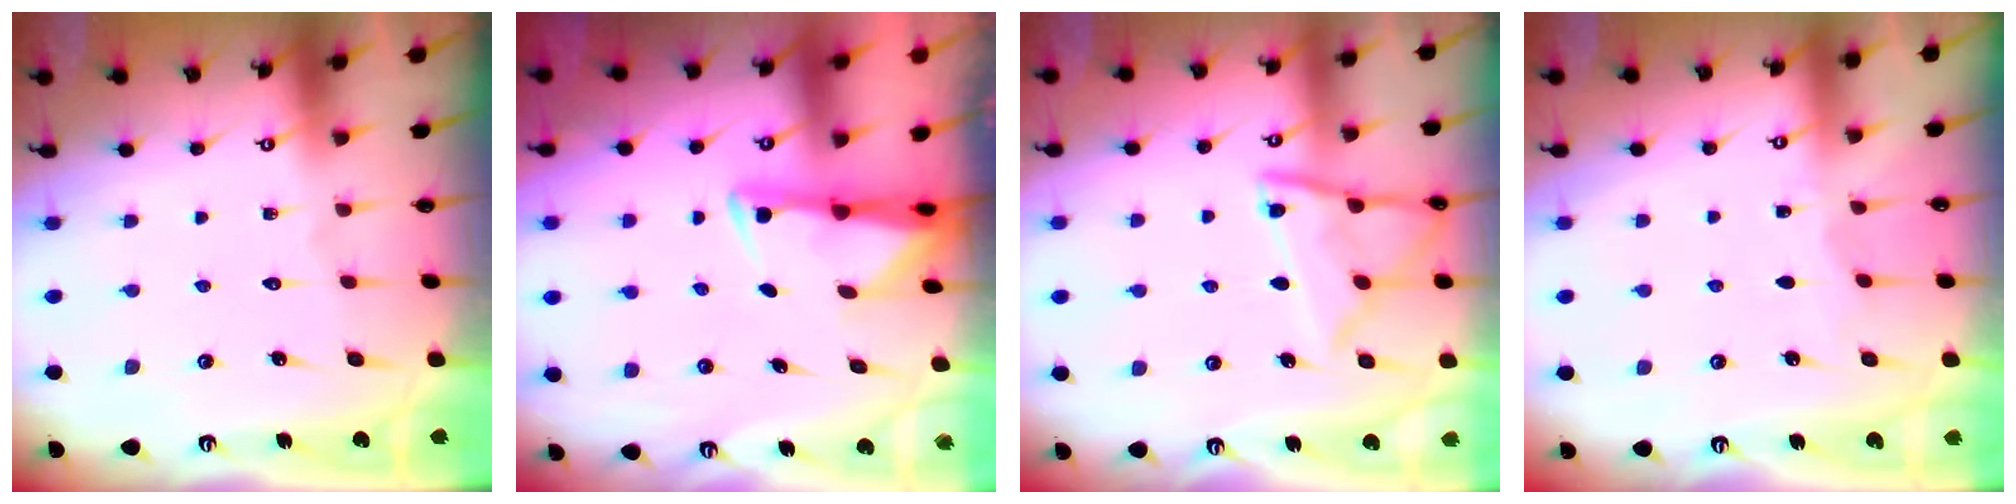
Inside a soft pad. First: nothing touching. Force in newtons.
{"total": 3.2, "press": 3.1, "slide": 0.5}
{"total": 12.9, "press": 12.8, "slide": 1.2}
{"total": 3.9, "press": 3.9, "slide": 0.5}